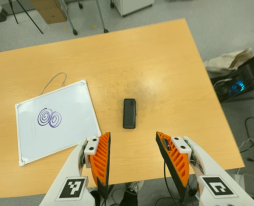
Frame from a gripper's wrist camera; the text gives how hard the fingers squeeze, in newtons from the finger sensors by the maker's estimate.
{"total": 0.0}